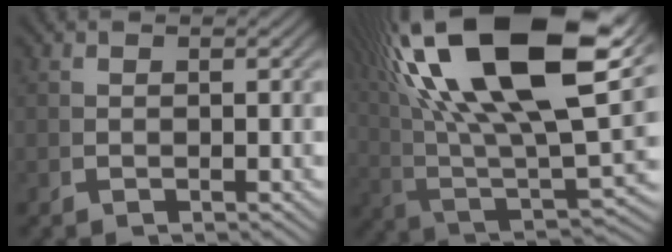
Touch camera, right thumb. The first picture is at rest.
{"total": 19.2, "force": [3.2, 10.3, 16.0], "torque": [-0.293, -0.032, 0.076]}